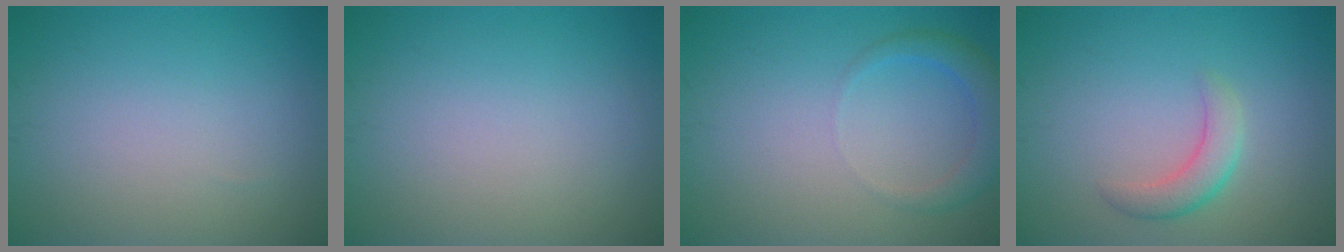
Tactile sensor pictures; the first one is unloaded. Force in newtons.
{"total": 0.0}
{"total": 2.7, "press": 2.6, "slide": 0.3}
{"total": 2.5, "press": 2.5, "slide": 0.1}